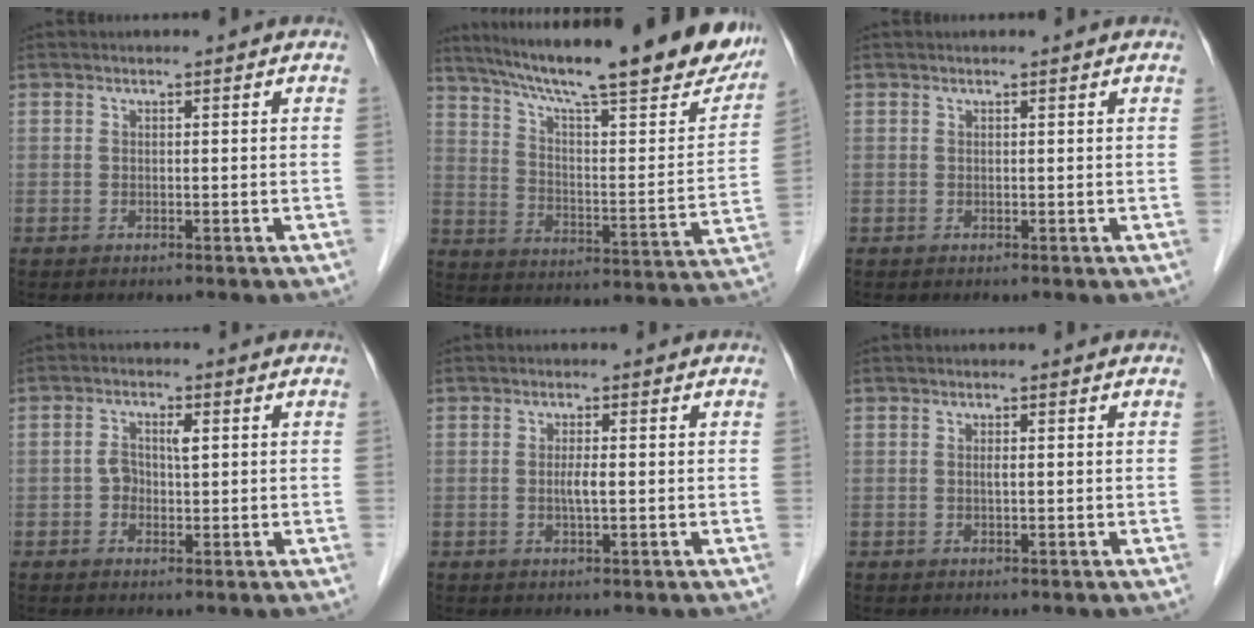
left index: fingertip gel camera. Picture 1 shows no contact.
{"total": 29.9, "force": [24.5, 4.0, 16.8], "torque": [-0.266, -0.034, 0.331]}
{"total": 0.6, "force": [0.6, 0.0, 0.1], "torque": [-0.008, 0.003, 0.008]}
{"total": 2.9, "force": [0.3, 1.5, 2.5], "torque": [-0.049, 0.014, 0.006]}
{"total": 1.9, "force": [-0.2, 0.0, 1.9], "torque": [-0.037, -0.001, -0.003]}
{"total": 0.6, "force": [0.0, 0.0, 0.5], "torque": [-0.012, 0.000, 0.000]}